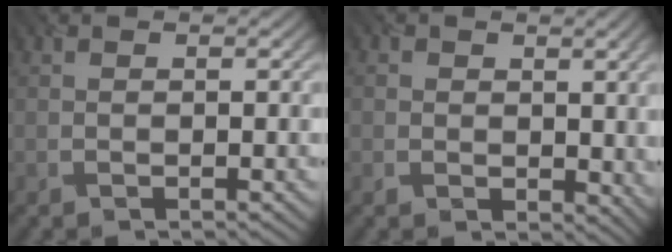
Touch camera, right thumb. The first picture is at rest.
{"total": 3.3, "force": [0.4, 2.9, 1.6], "torque": [-0.029, -0.020, 0.017]}